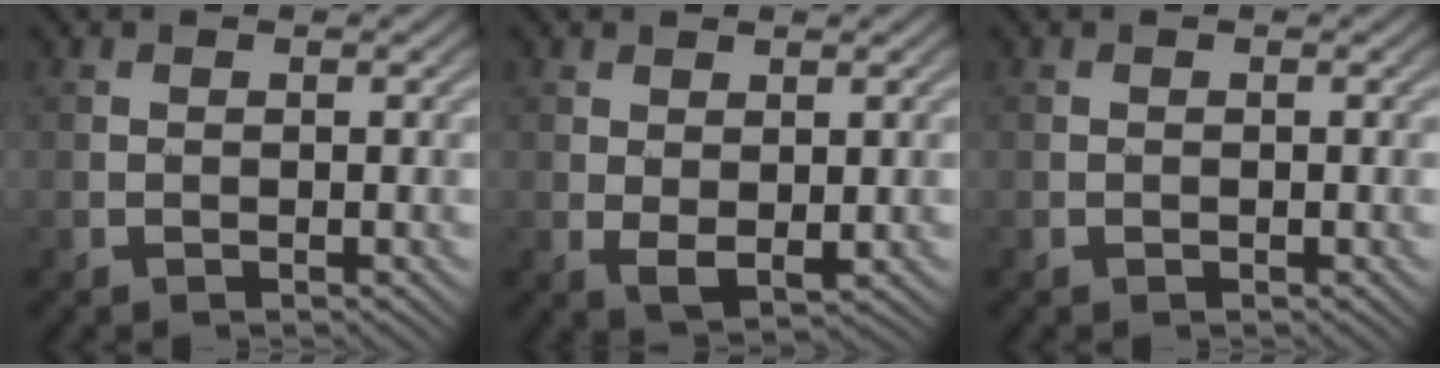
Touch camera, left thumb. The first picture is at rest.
{"total": 2.8, "force": [0.2, 1.5, 2.4], "torque": [-0.049, -0.010, 0.010]}
{"total": 0.0}